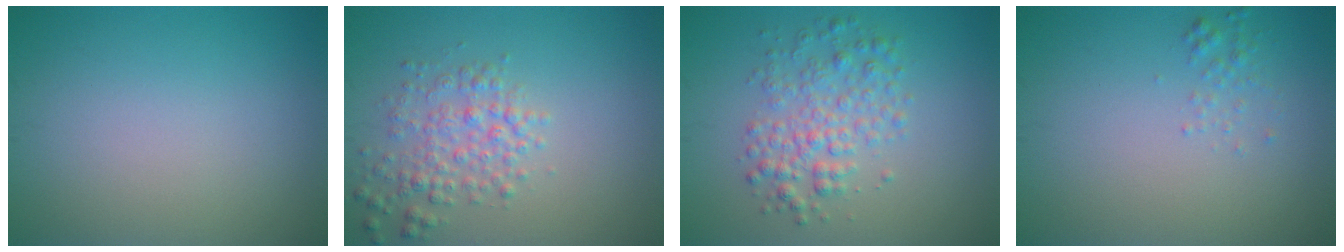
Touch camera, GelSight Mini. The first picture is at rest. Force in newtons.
{"total": 3.2, "press": 3.2, "slide": 0.1}
{"total": 3.6, "press": 3.6, "slide": 0.1}
{"total": 1.0, "press": 1.0, "slide": 0.0}